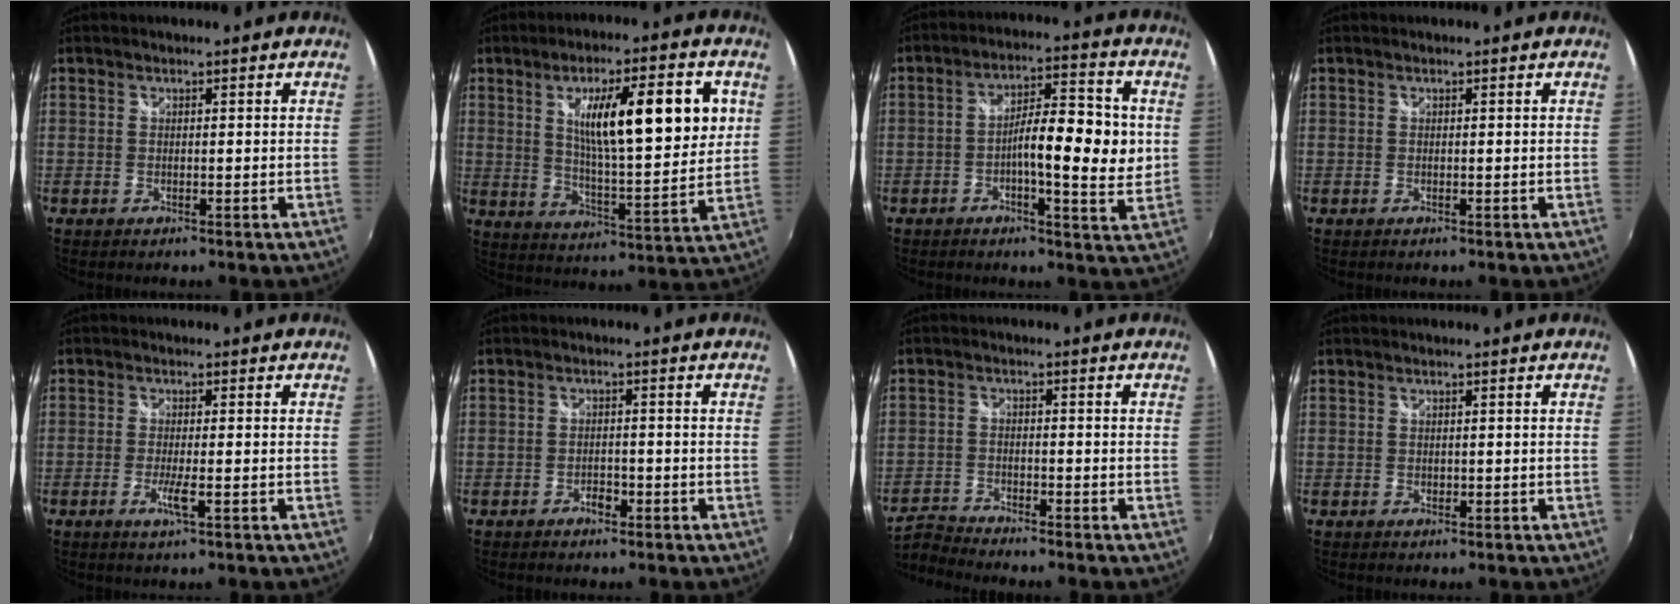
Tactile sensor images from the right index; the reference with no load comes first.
{"total": 18.1, "force": [5.5, 4.1, 16.8], "torque": [-0.262, 0.004, 0.087]}
{"total": 11.9, "force": [-0.2, 2.8, 11.5], "torque": [-0.181, 0.010, -0.008]}
{"total": 0.0}
{"total": 3.1, "force": [-1.3, -0.1, 2.8], "torque": [-0.059, -0.008, -0.026]}
{"total": 2.1, "force": [-1.6, 1.1, 1.0], "torque": [-0.020, 0.000, -0.026]}
{"total": 4.8, "force": [-4.8, -0.2, 0.3], "torque": [-0.023, -0.005, -0.106]}
{"total": 0.0}